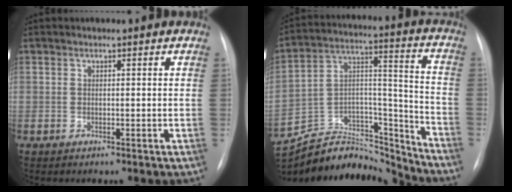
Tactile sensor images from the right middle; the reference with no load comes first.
{"total": 22.2, "force": [-21.2, 5.5, 3.8], "torque": [-0.104, 0.045, -0.341]}